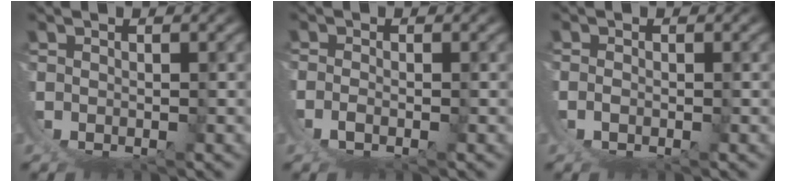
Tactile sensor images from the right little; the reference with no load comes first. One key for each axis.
{"total": 1.7, "fx": 0.3, "fy": 0.9, "fz": 1.4, "tx": -0.038, "ty": -0.008, "tz": 0.010}
{"total": 1.1, "fx": 0.3, "fy": 0.7, "fz": 0.8, "tx": -0.023, "ty": -0.002, "tz": 0.005}